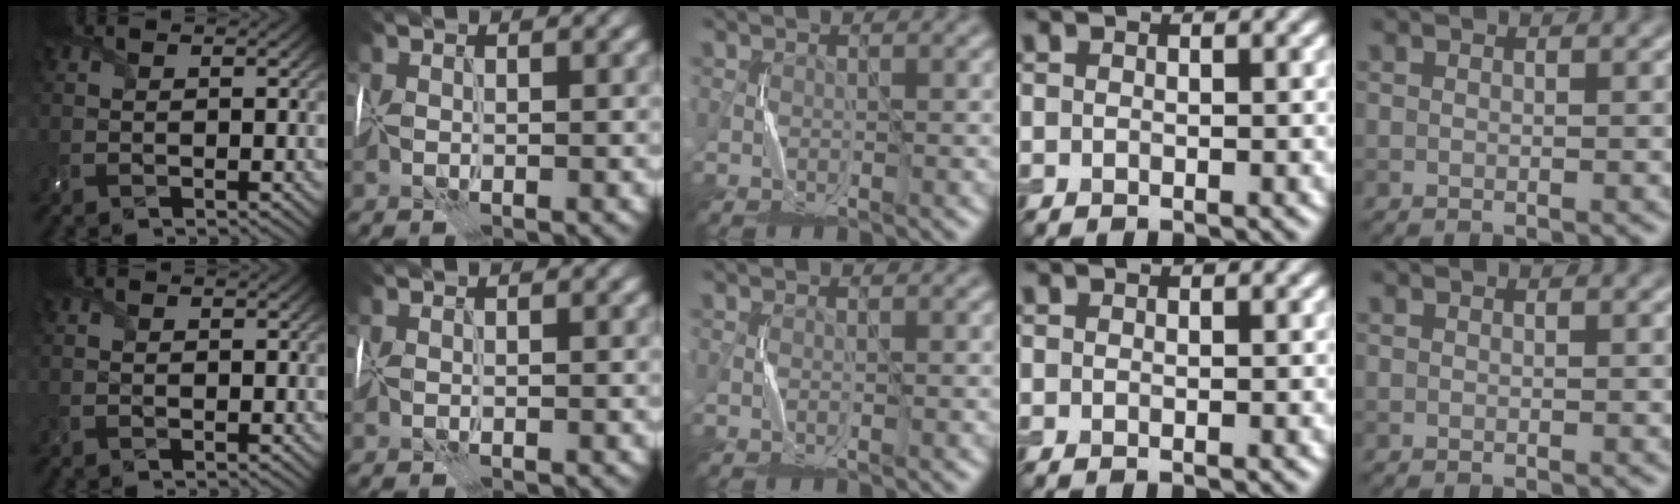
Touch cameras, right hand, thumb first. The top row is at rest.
{"thumb": {"total": 0.7, "force": [-0.1, 0.5, 0.4], "torque": [-0.008, -0.004, -0.001]}}